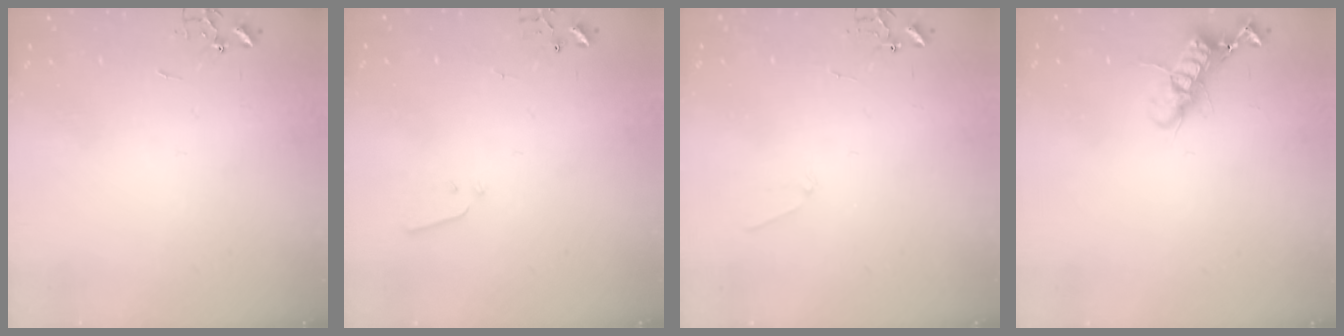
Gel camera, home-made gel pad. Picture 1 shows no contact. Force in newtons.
{"total": 2.2, "press": 2.1, "slide": 0.3}
{"total": 5.9, "press": 5.9, "slide": 0.4}
{"total": 12.0, "press": 11.9, "slide": 0.7}